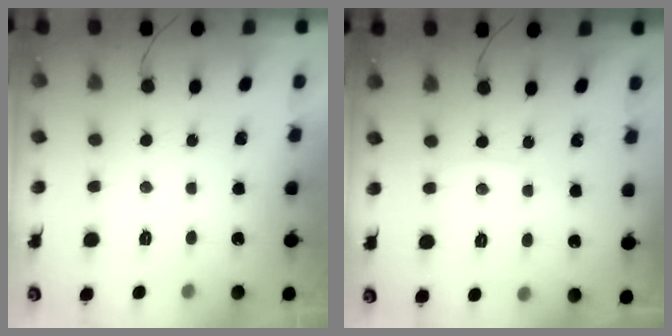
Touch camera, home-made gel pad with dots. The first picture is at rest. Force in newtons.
{"total": 1.6, "press": 1.6, "slide": 0.2}